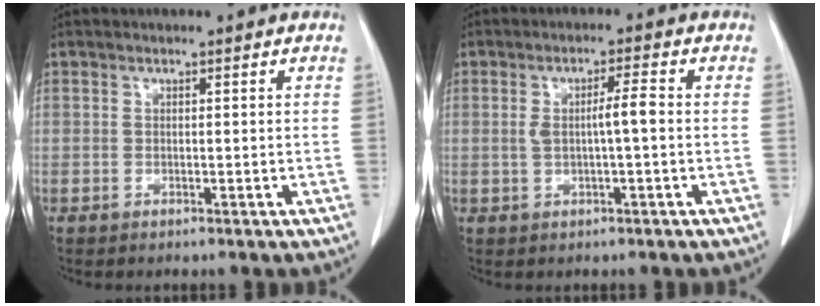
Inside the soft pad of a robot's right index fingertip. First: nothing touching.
{"total": 3.9, "force": [-0.1, 0.2, 3.8], "torque": [-0.071, 0.007, 0.000]}